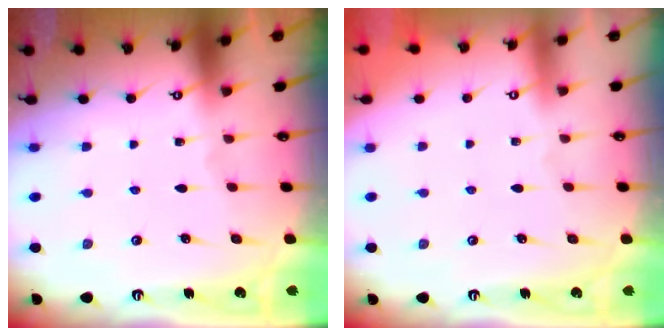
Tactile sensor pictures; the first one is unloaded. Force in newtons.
{"total": 3.8, "press": 3.8, "slide": 0.1}